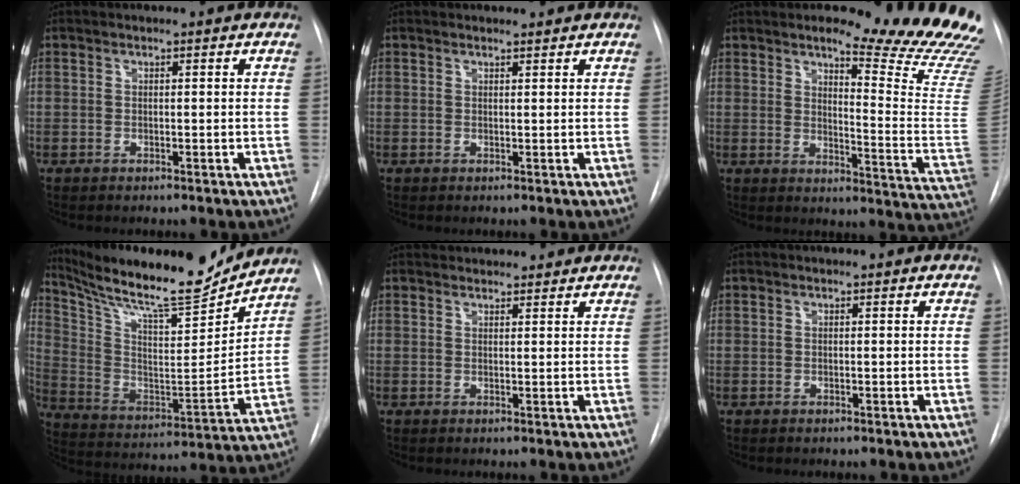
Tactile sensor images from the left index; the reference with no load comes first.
{"total": 0.9, "force": [0.9, 0.1, 0.0], "torque": [-0.009, -0.001, 0.015]}
{"total": 17.8, "force": [15.5, 0.0, 8.6], "torque": [-0.107, -0.123, 0.175]}
{"total": 21.6, "force": [19.6, 1.7, 8.8], "torque": [-0.169, -0.037, 0.313]}
{"total": 6.4, "force": [6.1, 1.4, 1.2], "torque": [-0.010, 0.033, 0.075]}
{"total": 0.0}